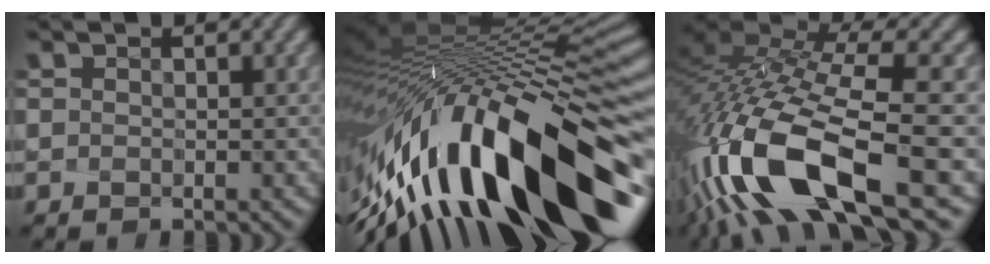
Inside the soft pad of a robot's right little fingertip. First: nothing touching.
{"total": 15.1, "force": [-7.6, 4.2, 12.3], "torque": [-0.201, 0.003, -0.121]}
{"total": 13.7, "force": [-6.2, 4.2, 11.5], "torque": [-0.245, -0.011, -0.095]}